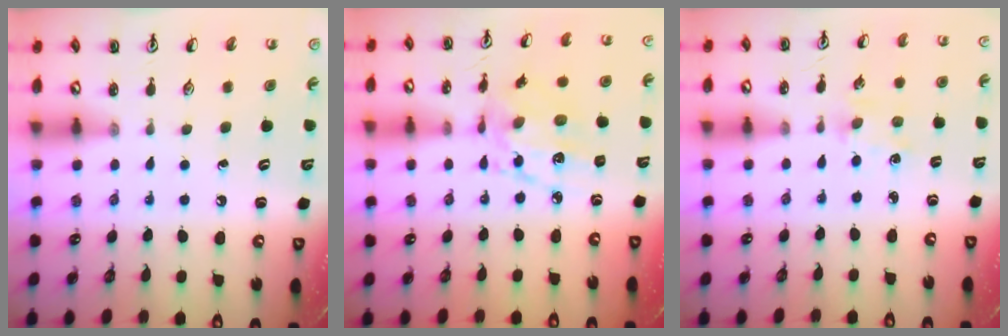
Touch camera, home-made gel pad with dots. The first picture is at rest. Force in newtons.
{"total": 11.6, "press": 11.5, "slide": 0.8}
{"total": 2.5, "press": 2.4, "slide": 0.3}